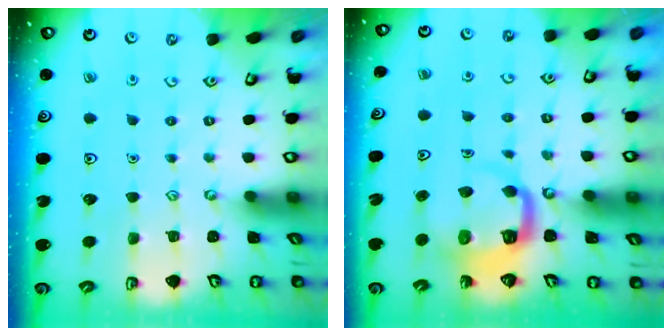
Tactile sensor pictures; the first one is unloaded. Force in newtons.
{"total": 6.0, "press": 5.9, "slide": 0.8}